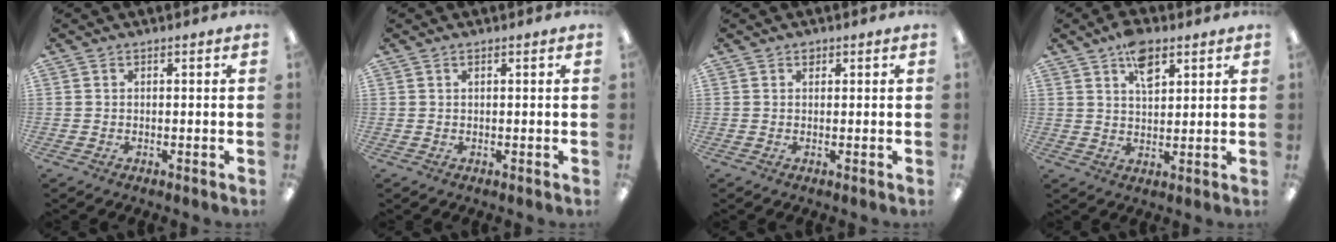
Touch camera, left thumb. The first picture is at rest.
{"total": 0.5, "force": [0.3, 0.2, 0.4], "torque": [-0.009, 0.002, 0.006]}
{"total": 1.0, "force": [0.7, 0.7, 0.3], "torque": [0.000, -0.002, 0.010]}
{"total": 7.2, "force": [4.4, 3.6, 4.4], "torque": [-0.066, -0.015, 0.075]}